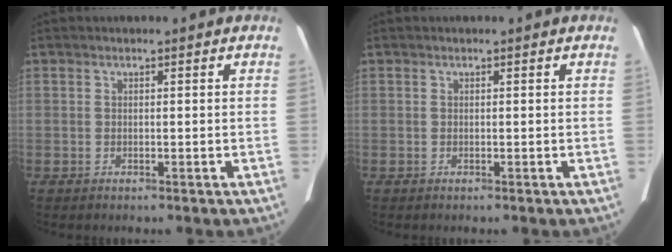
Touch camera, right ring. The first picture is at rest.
{"total": 0.0}